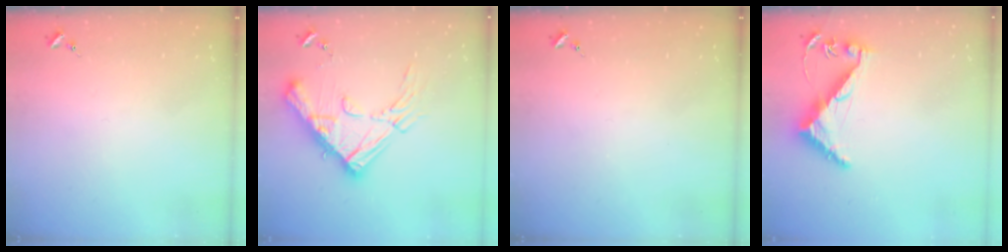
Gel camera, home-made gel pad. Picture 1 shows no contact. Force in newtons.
{"total": 20.5, "press": 20.3, "slide": 2.3}
{"total": 0.0}
{"total": 7.3, "press": 7.3, "slide": 0.6}